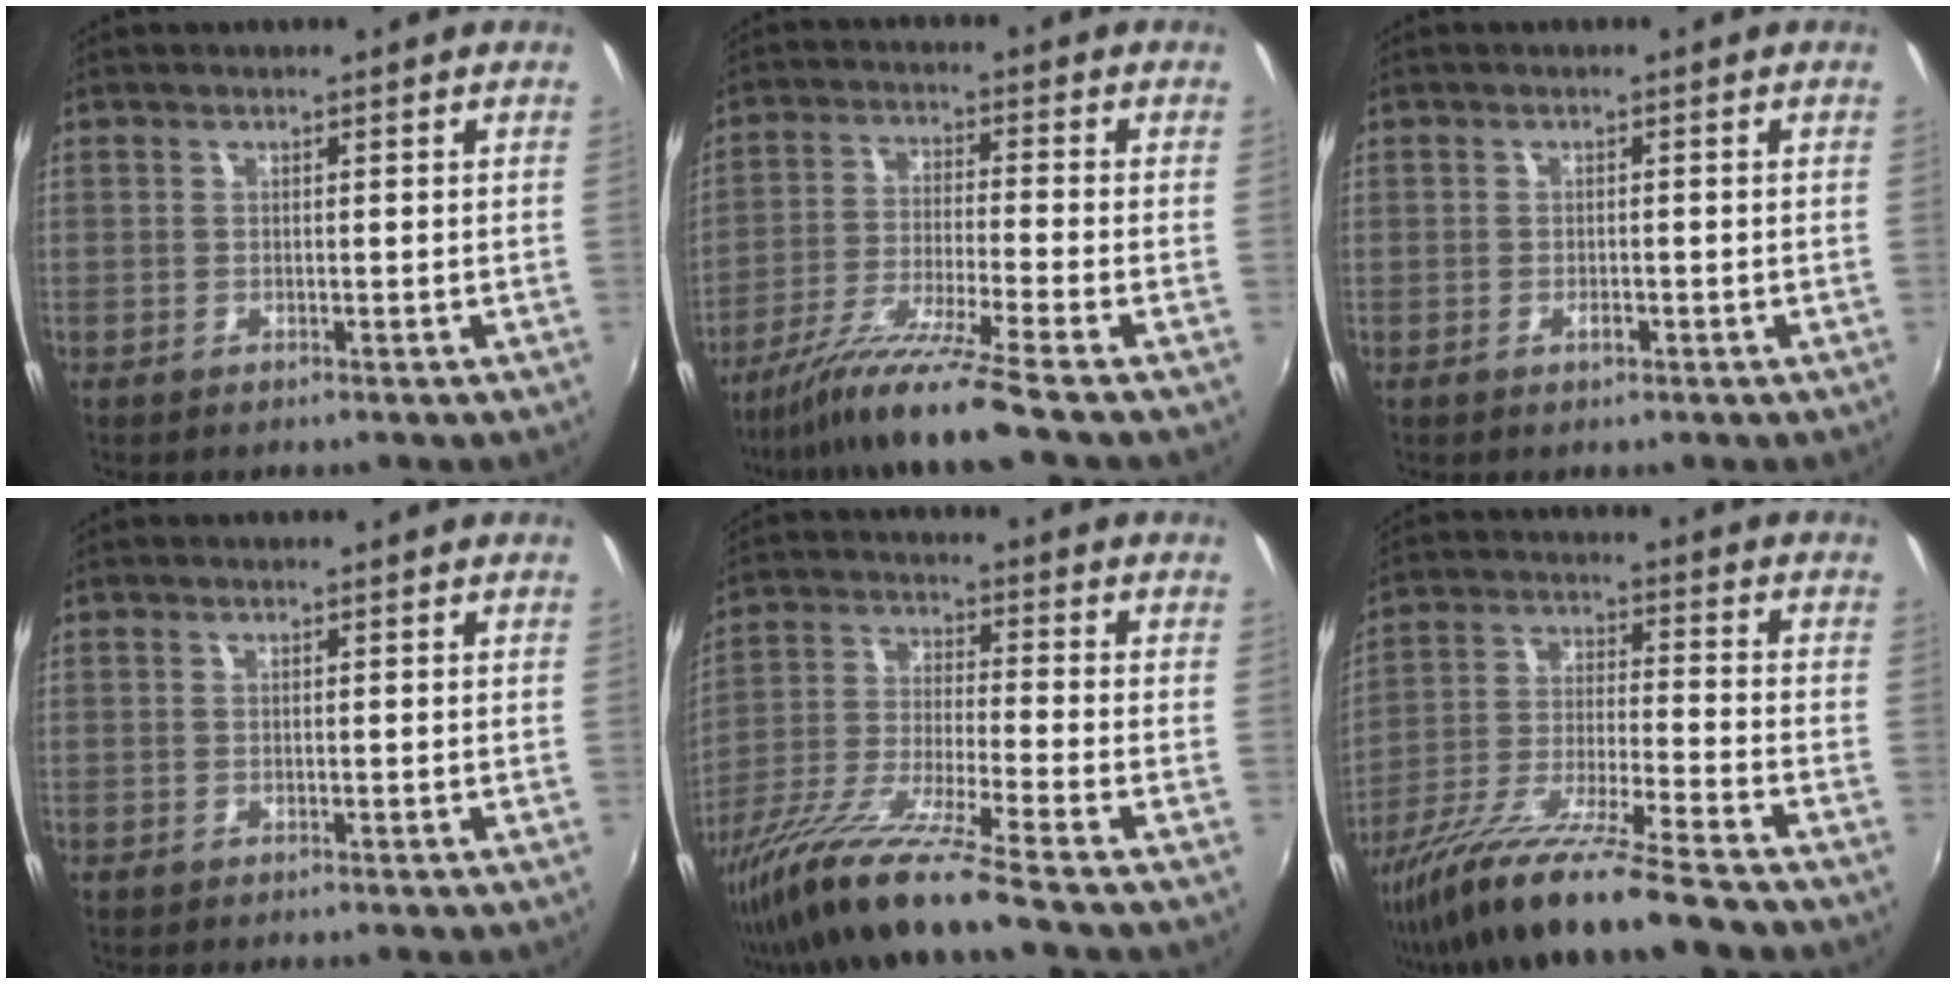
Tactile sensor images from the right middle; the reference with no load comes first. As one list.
[{"total": 11.5, "force": [-9.4, -2.1, 6.4], "torque": [-0.128, -0.020, -0.170]}, {"total": 1.2, "force": [-0.6, 0.6, 0.8], "torque": [-0.014, 0.000, -0.011]}, {"total": 0.0}, {"total": 14.4, "force": [-11.3, -1.1, 8.9], "torque": [-0.180, -0.031, -0.212]}, {"total": 16.8, "force": [-13.7, -0.2, 9.7], "torque": [-0.190, -0.035, -0.245]}]